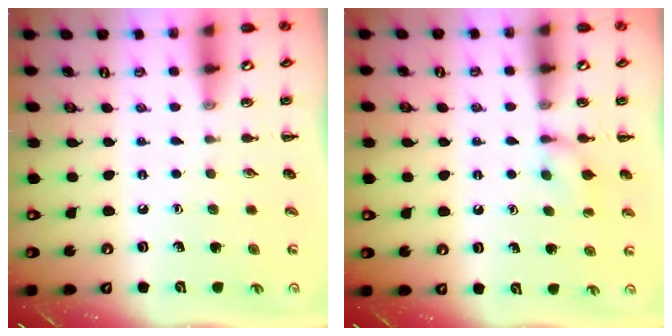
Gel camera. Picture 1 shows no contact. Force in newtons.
{"total": 6.4, "press": 6.2, "slide": 1.6}